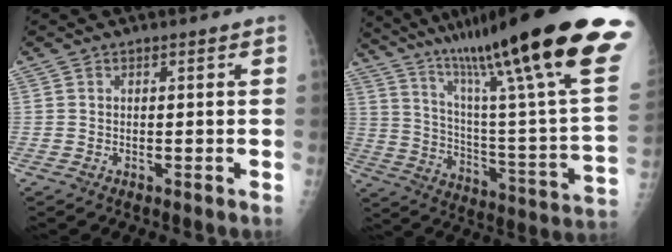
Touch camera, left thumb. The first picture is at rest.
{"total": 36.8, "force": [24.4, 3.0, 27.4], "torque": [-0.343, -0.083, 0.373]}